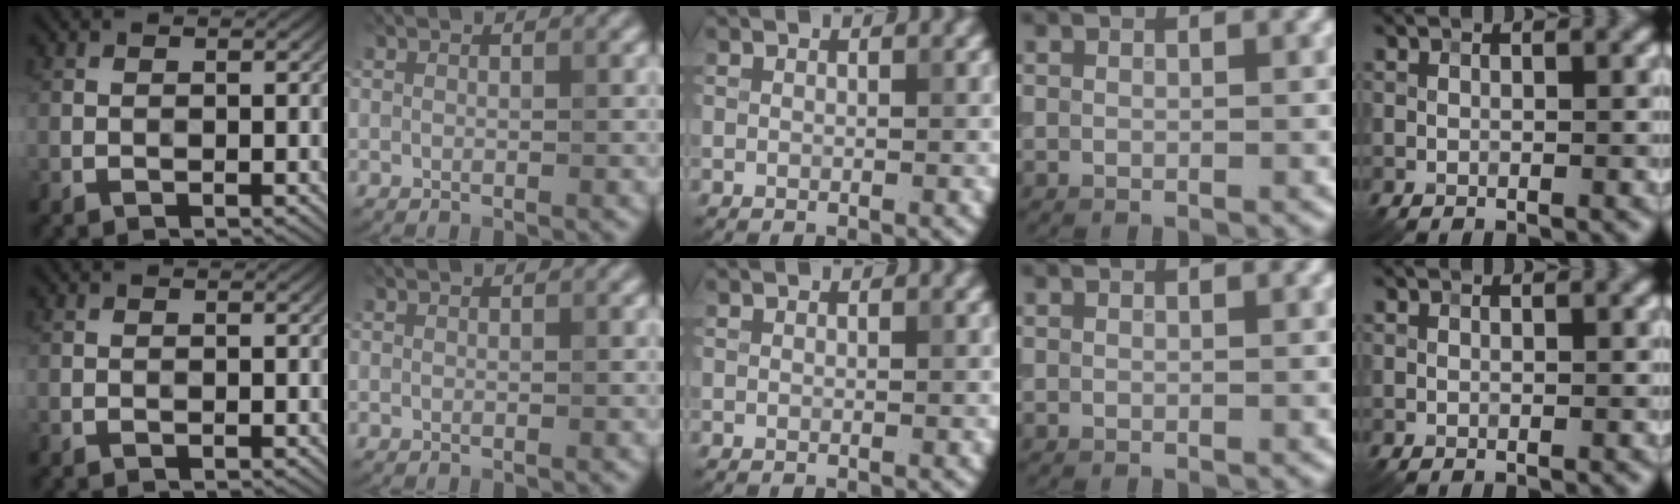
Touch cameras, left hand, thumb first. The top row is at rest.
{}